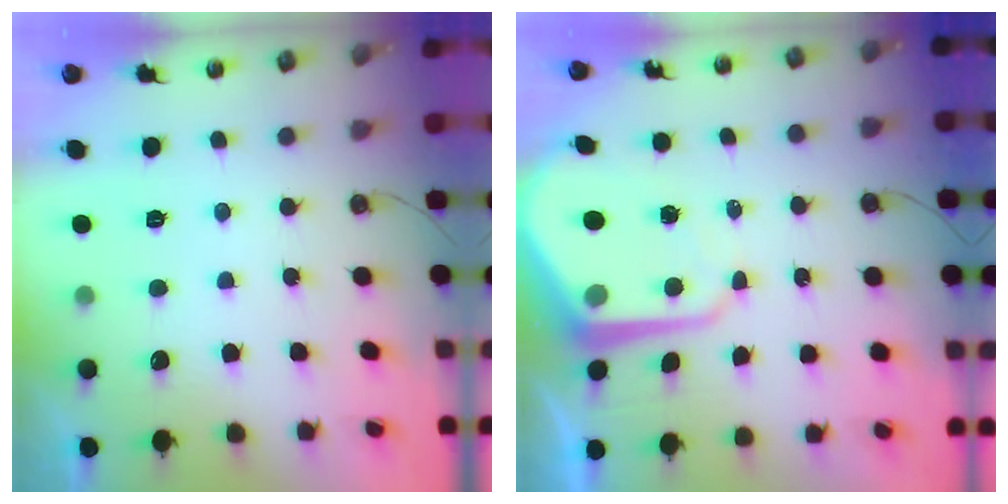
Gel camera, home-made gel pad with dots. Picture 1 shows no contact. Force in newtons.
{"total": 10.8, "press": 10.7, "slide": 1.0}